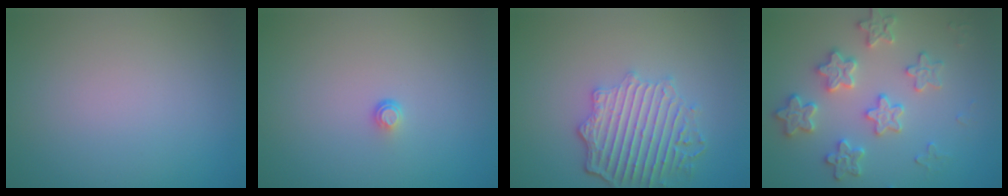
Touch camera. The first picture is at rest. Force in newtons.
{"total": 0.7, "press": 0.4, "slide": 0.6}
{"total": 5.7, "press": 4.5, "slide": 3.5}
{"total": 3.8, "press": 3.8, "slide": 0.3}